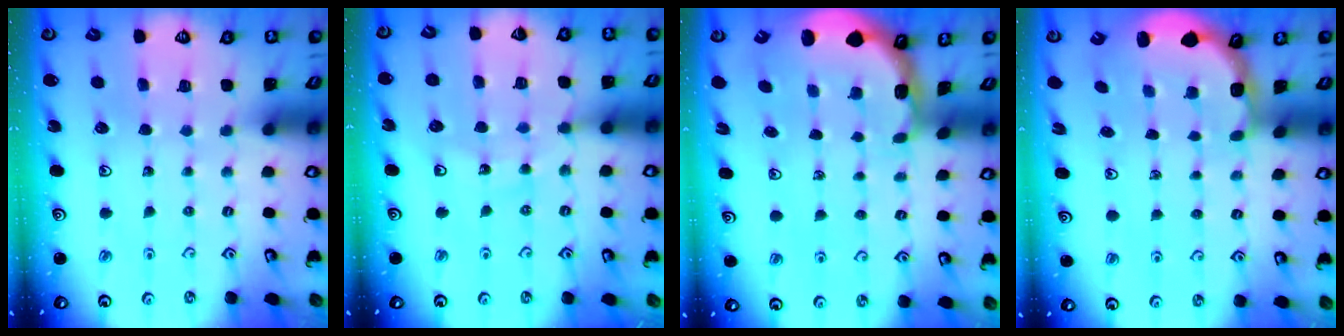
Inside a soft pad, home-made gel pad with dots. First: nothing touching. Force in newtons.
{"total": 12.7, "press": 12.3, "slide": 3.4}
{"total": 1.6, "press": 1.4, "slide": 0.7}
{"total": 2.8, "press": 2.2, "slide": 1.7}